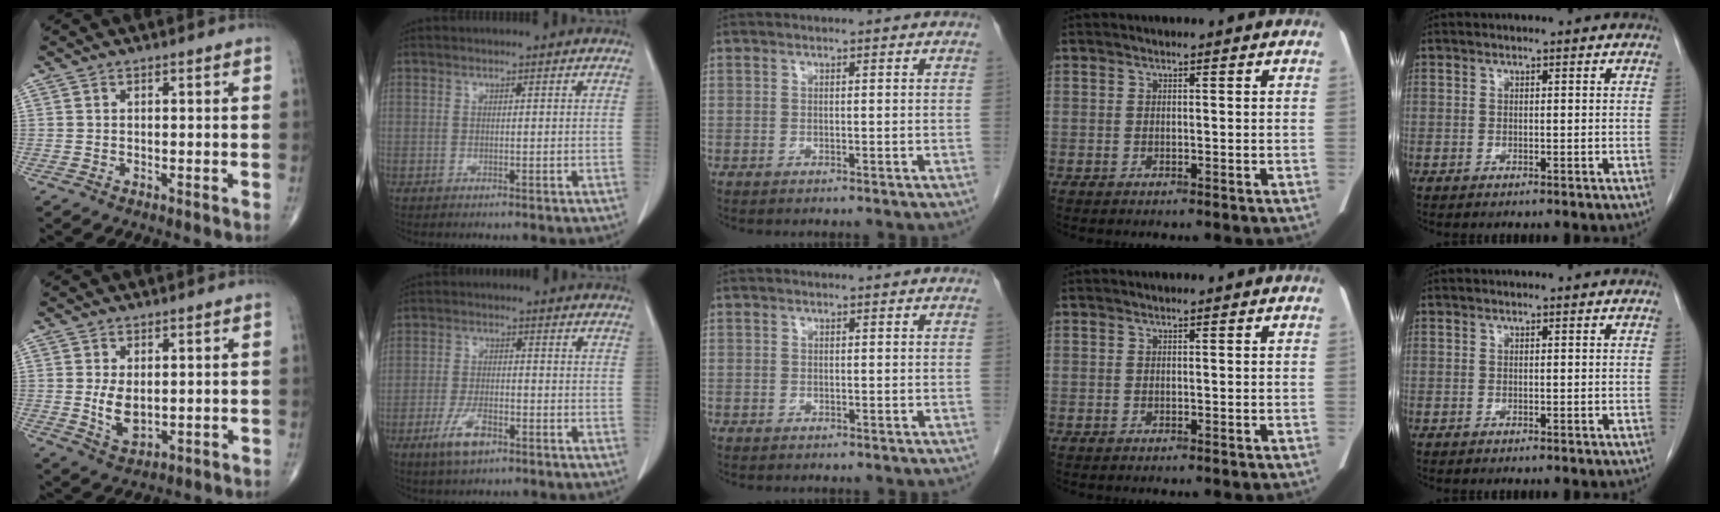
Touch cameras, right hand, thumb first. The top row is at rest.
{"thumb": {"total": 5.2, "force": [0.3, 3.0, 4.2], "torque": [-0.070, -0.016, 0.018]}, "index": {"total": 5.5, "force": [-3.1, 1.8, 4.2], "torque": [-0.086, -0.004, -0.055]}, "middle": {"total": 0.6, "force": [-0.4, 0.4, 0.0], "torque": [-0.007, 0.003, -0.009]}}